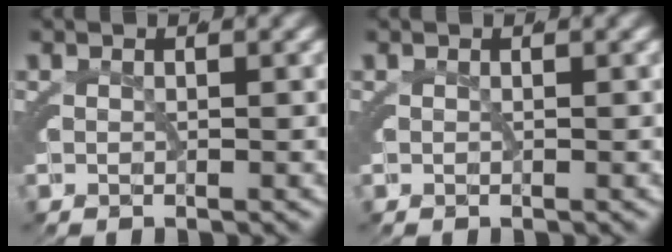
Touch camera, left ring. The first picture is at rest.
{"total": 0.0}